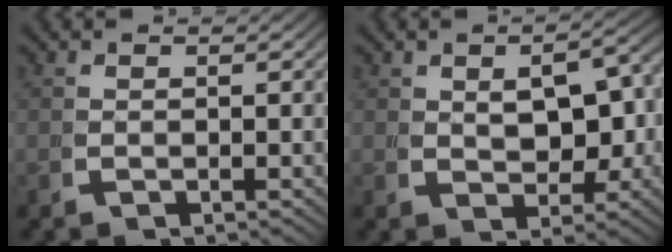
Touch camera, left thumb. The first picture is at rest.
{"total": 4.1, "force": [0.5, 2.6, 3.2], "torque": [-0.044, -0.014, 0.025]}